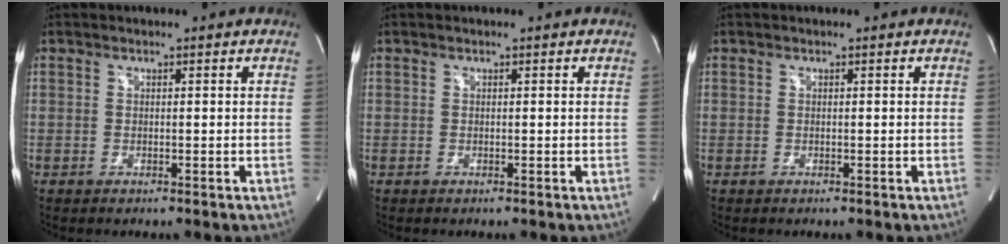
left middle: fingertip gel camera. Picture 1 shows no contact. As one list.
[{"total": 0.0}, {"total": 0.0}]